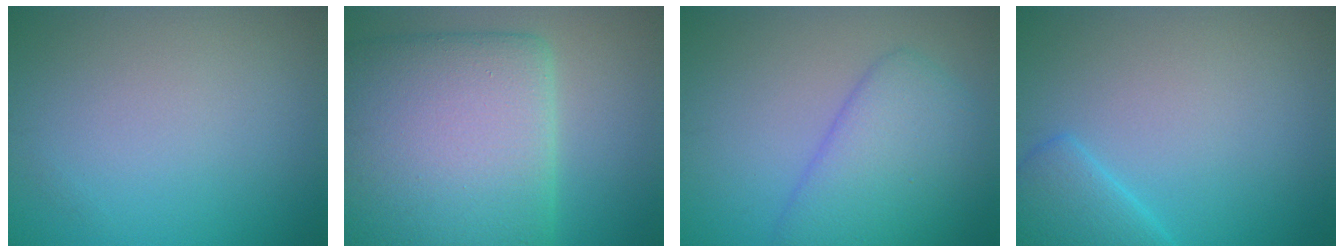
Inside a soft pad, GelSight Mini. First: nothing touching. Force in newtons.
{"total": 15.4, "press": 15.4, "slide": 0.5}
{"total": 5.8, "press": 5.8, "slide": 0.4}
{"total": 3.2, "press": 3.2, "slide": 0.3}